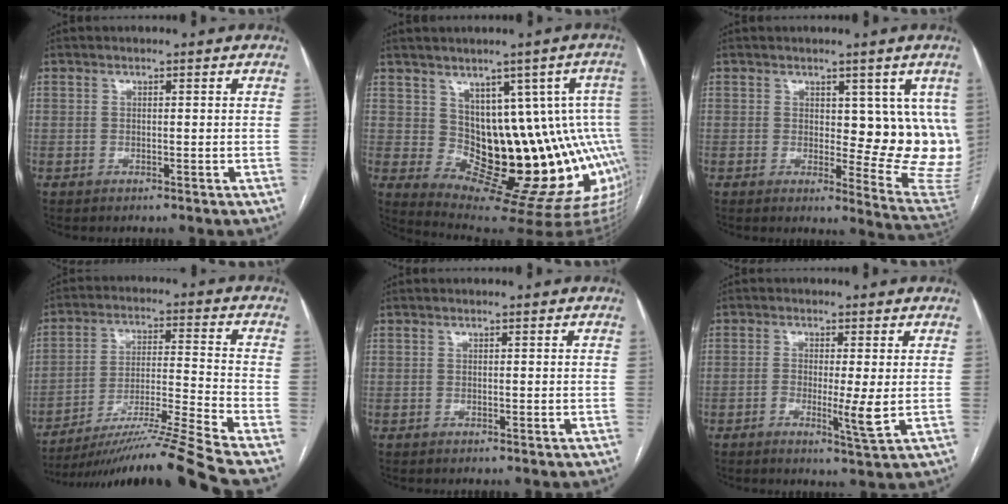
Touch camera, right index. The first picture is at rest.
{"total": 16.6, "force": [0.3, 7.0, 15.0], "torque": [-0.140, 0.023, 0.027]}
{"total": 11.0, "force": [2.7, 4.5, 9.6], "torque": [-0.105, -0.017, 0.038]}
{"total": 16.8, "force": [-14.2, -3.6, 8.2], "torque": [-0.141, -0.009, -0.244]}
{"total": 0.0}
{"total": 4.4, "force": [-0.7, 0.2, 4.4], "torque": [-0.075, -0.008, -0.008]}